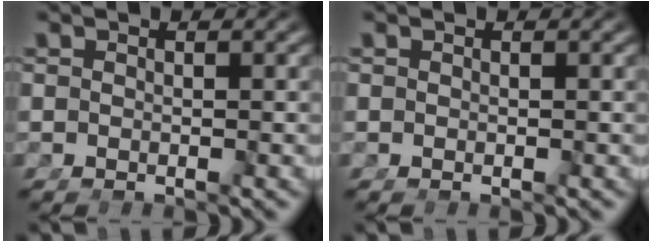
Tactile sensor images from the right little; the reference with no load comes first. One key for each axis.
{"total": 0.0}